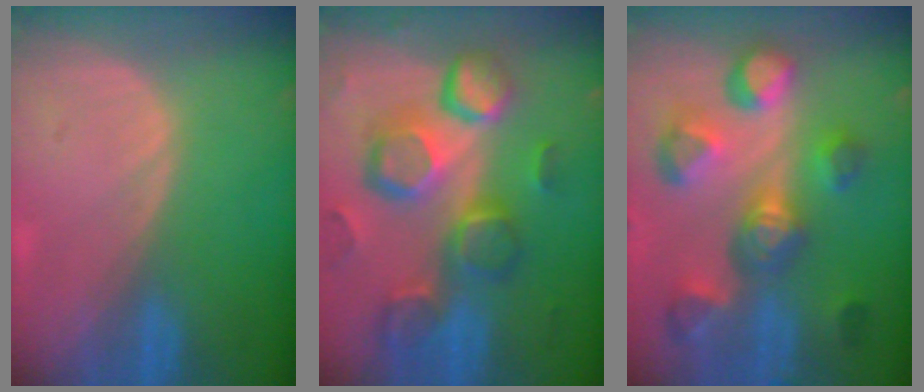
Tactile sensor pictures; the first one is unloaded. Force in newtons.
{"total": 12.8, "press": 11.2, "slide": 6.2}
{"total": 11.0, "press": 10.0, "slide": 4.6}